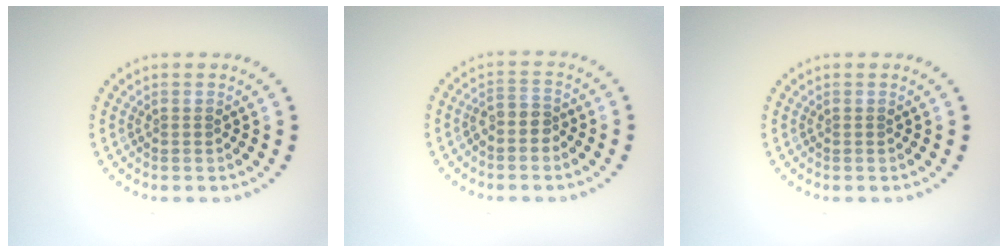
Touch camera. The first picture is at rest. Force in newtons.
{"total": 1.7, "press": 1.4, "slide": 0.9}
{"total": 0.0}